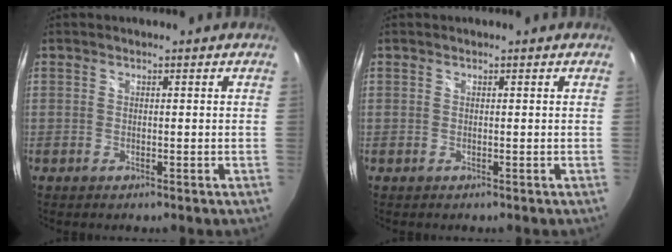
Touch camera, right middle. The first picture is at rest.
{"total": 0.0}